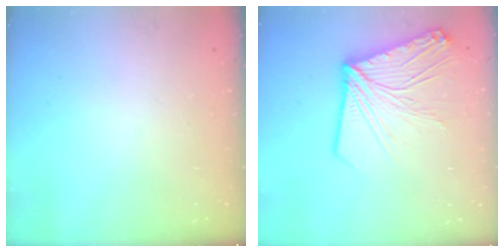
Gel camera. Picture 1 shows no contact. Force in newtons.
{"total": 17.4, "press": 17.2, "slide": 2.3}